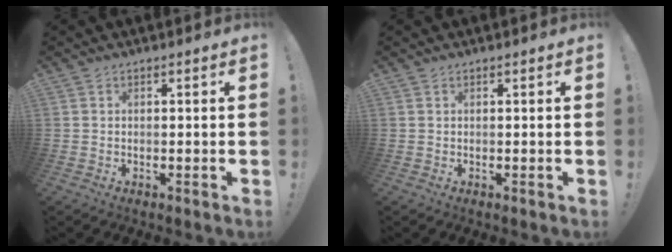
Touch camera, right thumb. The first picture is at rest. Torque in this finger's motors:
{"motor_torque": [0.00, 0.00, -0.04, 0.04, 0.00]}